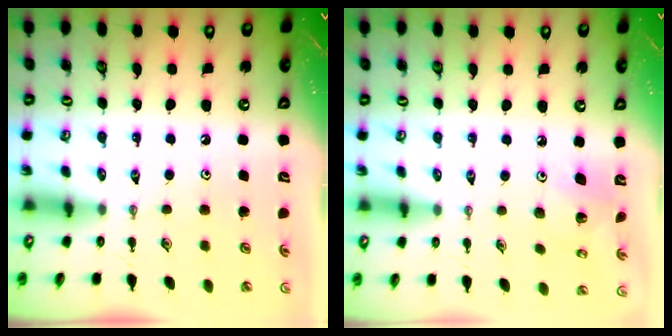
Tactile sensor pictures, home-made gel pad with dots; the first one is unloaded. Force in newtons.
{"total": 4.7, "press": 4.7, "slide": 0.2}